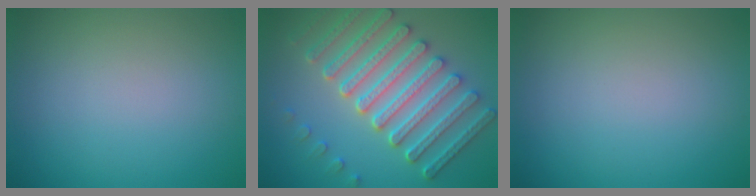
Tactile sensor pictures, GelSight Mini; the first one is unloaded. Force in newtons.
{"total": 7.3, "press": 6.3, "slide": 3.6}
{"total": 0.0}